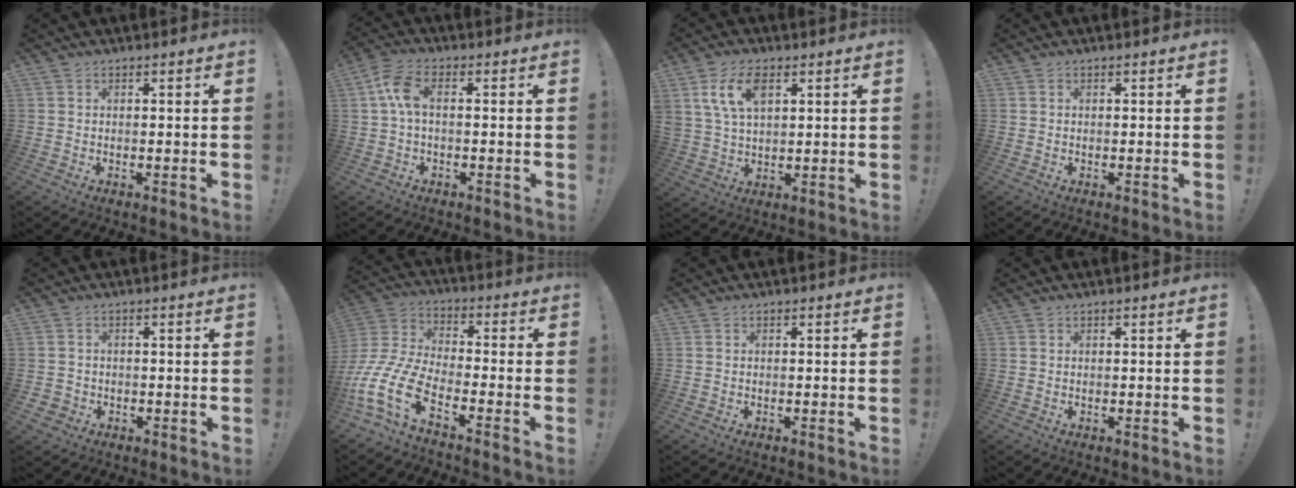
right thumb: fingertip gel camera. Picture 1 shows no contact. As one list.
[{"total": 7.0, "force": [0.7, 3.1, 6.2], "torque": [-0.124, 0.003, 0.017]}, {"total": 9.8, "force": [4.2, 5.6, 6.9], "torque": [-0.134, 0.002, 0.082]}, {"total": 0.0}, {"total": 2.0, "force": [-0.6, 1.8, 0.7], "torque": [-0.014, 0.002, -0.011]}, {"total": 15.8, "force": [-8.6, 7.6, 10.9], "torque": [-0.232, 0.034, -0.149]}, {"total": 0.0}, {"total": 0.0}]